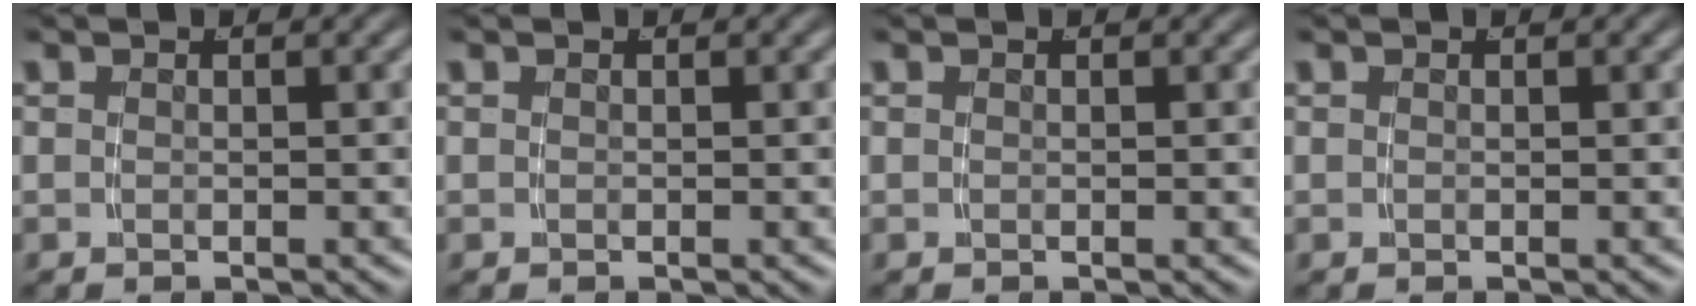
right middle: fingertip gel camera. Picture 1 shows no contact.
{"total": 0.0}
{"total": 0.0}
{"total": 0.0}